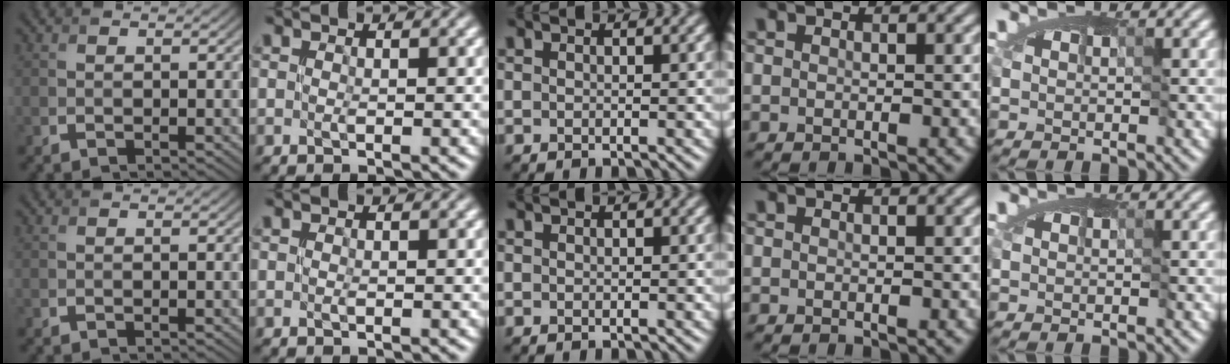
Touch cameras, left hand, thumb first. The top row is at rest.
{}